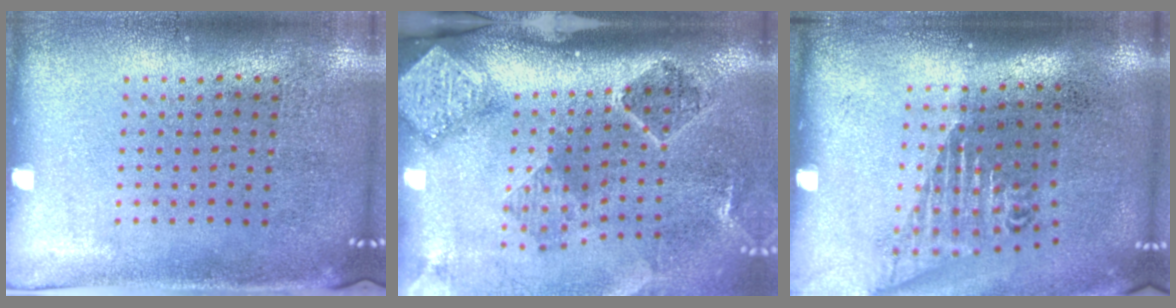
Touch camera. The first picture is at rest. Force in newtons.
{"total": 2.9, "press": 1.8, "slide": 2.2}
{"total": 1.7, "press": 1.3, "slide": 1.2}